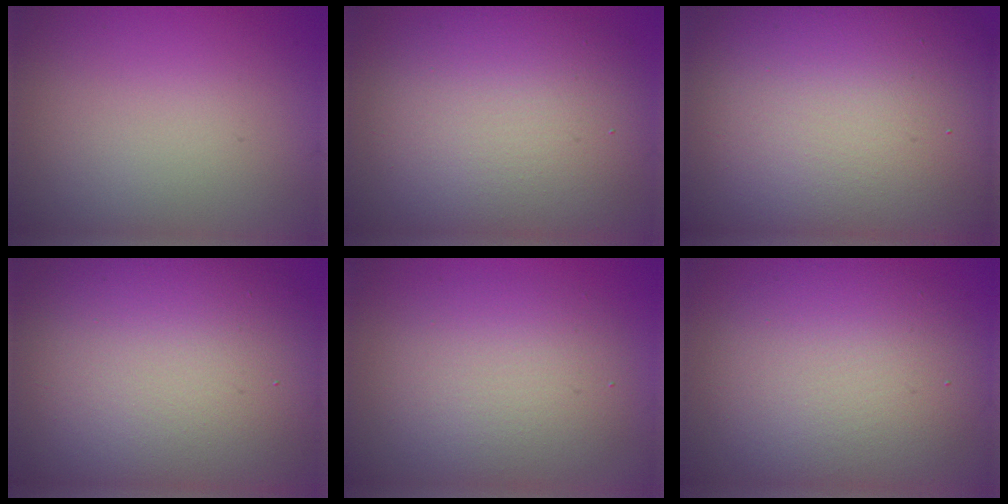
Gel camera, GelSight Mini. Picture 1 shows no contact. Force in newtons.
{"total": 10.2, "press": 10.2, "slide": 0.7}
{"total": 24.5, "press": 24.5, "slide": 0.8}
{"total": 15.3, "press": 15.3, "slide": 1.0}
{"total": 5.2, "press": 5.2, "slide": 0.1}
{"total": 8.6, "press": 8.5, "slide": 0.9}